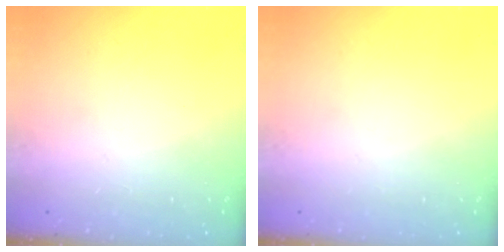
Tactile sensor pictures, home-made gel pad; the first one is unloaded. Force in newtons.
{"total": 0.0}